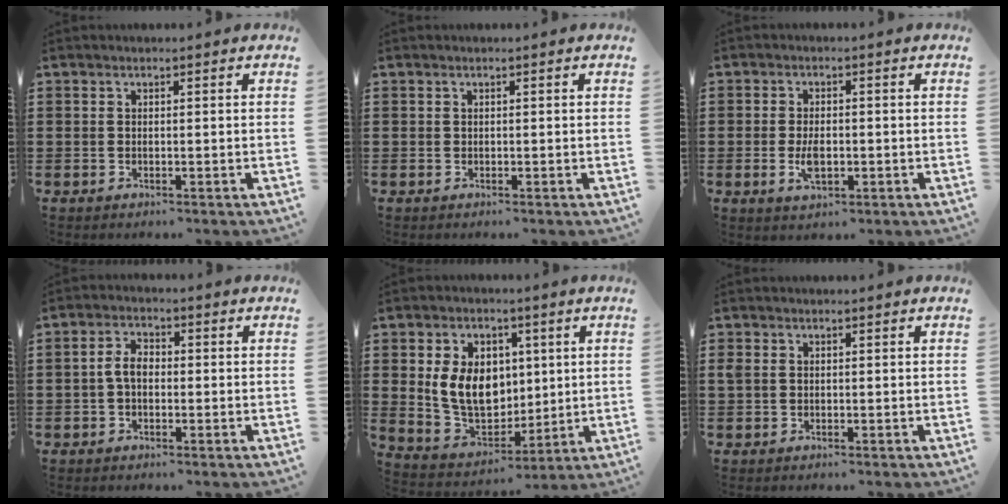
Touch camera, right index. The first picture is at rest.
{"total": 0.0}
{"total": 3.8, "force": [-0.8, 1.8, 3.2], "torque": [-0.066, -0.002, -0.014]}
{"total": 3.7, "force": [-0.4, 2.2, 3.0], "torque": [-0.071, 0.001, -0.013]}
{"total": 10.3, "force": [1.5, 7.9, 6.5], "torque": [-0.155, 0.009, 0.024]}
{"total": 1.2, "force": [0.3, 1.0, 0.7], "torque": [-0.023, 0.004, 0.002]}